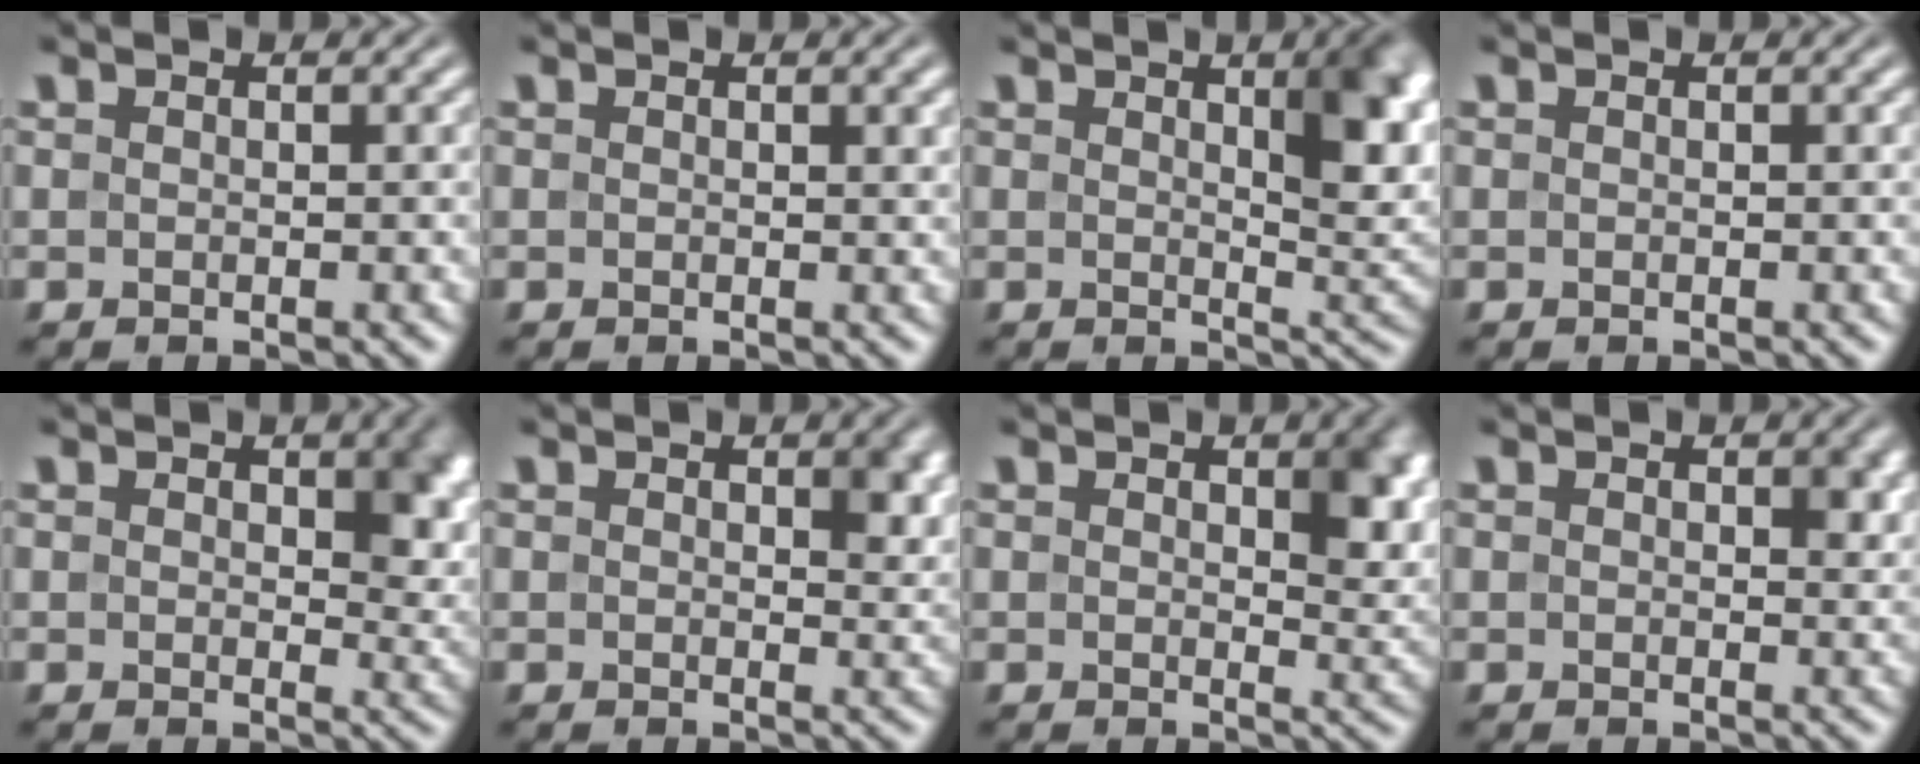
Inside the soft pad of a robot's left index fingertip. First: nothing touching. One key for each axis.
{"total": 1.1, "fx": 0.6, "fy": 0.2, "fz": 0.9, "tx": -0.010, "ty": 0.002, "tz": 0.010}
{"total": 6.4, "fx": 2.2, "fy": 2.1, "fz": 5.6, "tx": -0.061, "ty": -0.003, "tz": 0.037}
{"total": 0.0}
{"total": 4.7, "fx": 1.1, "fy": 2.6, "fz": 3.7, "tx": -0.040, "ty": -0.005, "tz": 0.018}
{"total": 2.7, "fx": 0.8, "fy": 1.5, "fz": 2.1, "tx": -0.021, "ty": -0.005, "tz": 0.015}
{"total": 4.3, "fx": 1.2, "fy": 2.1, "fz": 3.5, "tx": -0.044, "ty": -0.008, "tz": 0.023}
{"total": 2.0, "fx": 0.6, "fy": 1.1, "fz": 1.5, "tx": -0.013, "ty": -0.003, "tz": 0.008}